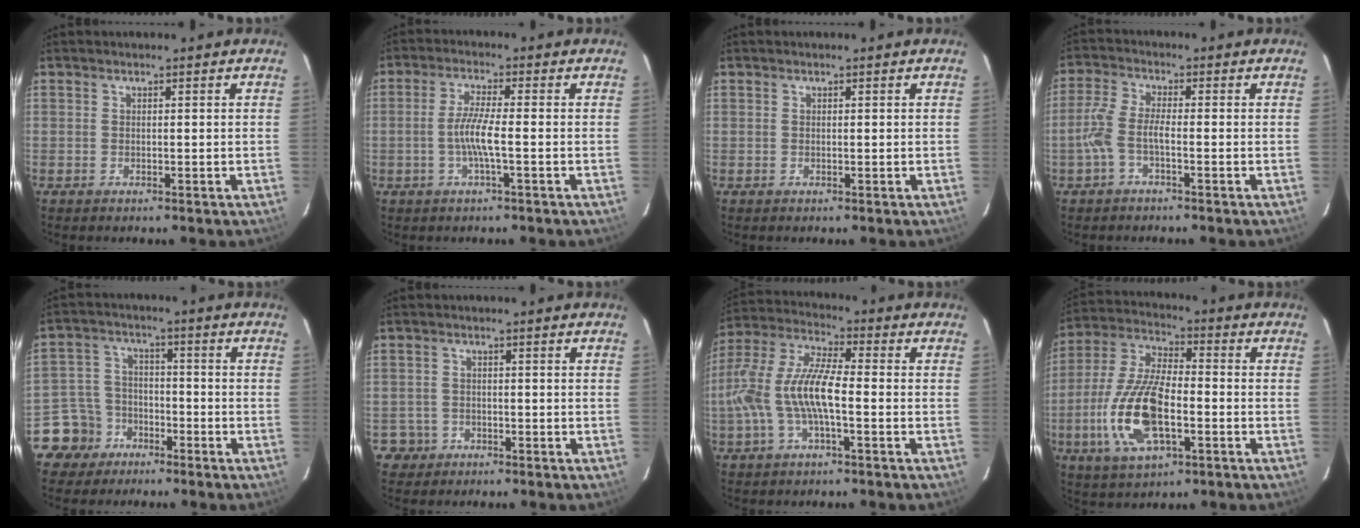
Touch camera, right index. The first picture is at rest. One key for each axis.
{"total": 5.1, "fx": -1.4, "fy": -0.2, "fz": 4.9, "tx": -0.102, "ty": 0.000, "tz": -0.028}
{"total": 0.0}
{"total": 4.7, "fx": -1.8, "fy": 1.0, "fz": 4.2, "tx": -0.102, "ty": 0.006, "tz": -0.039}
{"total": 8.2, "fx": -5.1, "fy": 6.3, "fz": 0.9, "tx": -0.044, "ty": 0.028, "tz": -0.089}
{"total": 3.9, "fx": -1.8, "fy": 3.4, "fz": 0.3, "tx": -0.024, "ty": 0.017, "tz": -0.029}
{"total": 13.3, "fx": -2.8, "fy": 3.6, "fz": 12.5, "tx": -0.260, "ty": 0.003, "tz": -0.055}
{"total": 16.5, "fx": -4.7, "fy": 6.8, "fz": 14.3, "tx": -0.310, "ty": -0.006, "tz": -0.088}